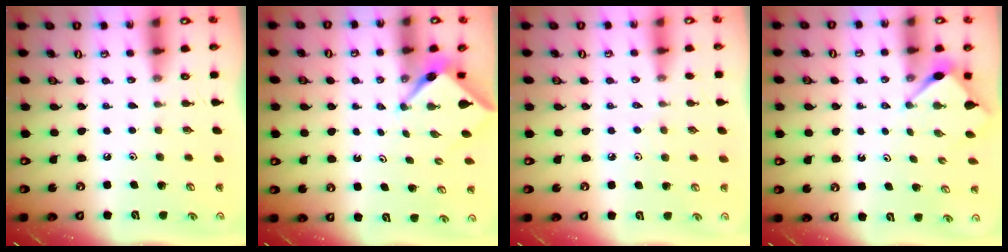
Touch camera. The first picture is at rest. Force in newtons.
{"total": 3.1, "press": 3.1, "slide": 0.3}
{"total": 3.8, "press": 3.7, "slide": 0.7}
{"total": 3.4, "press": 3.4, "slide": 0.3}